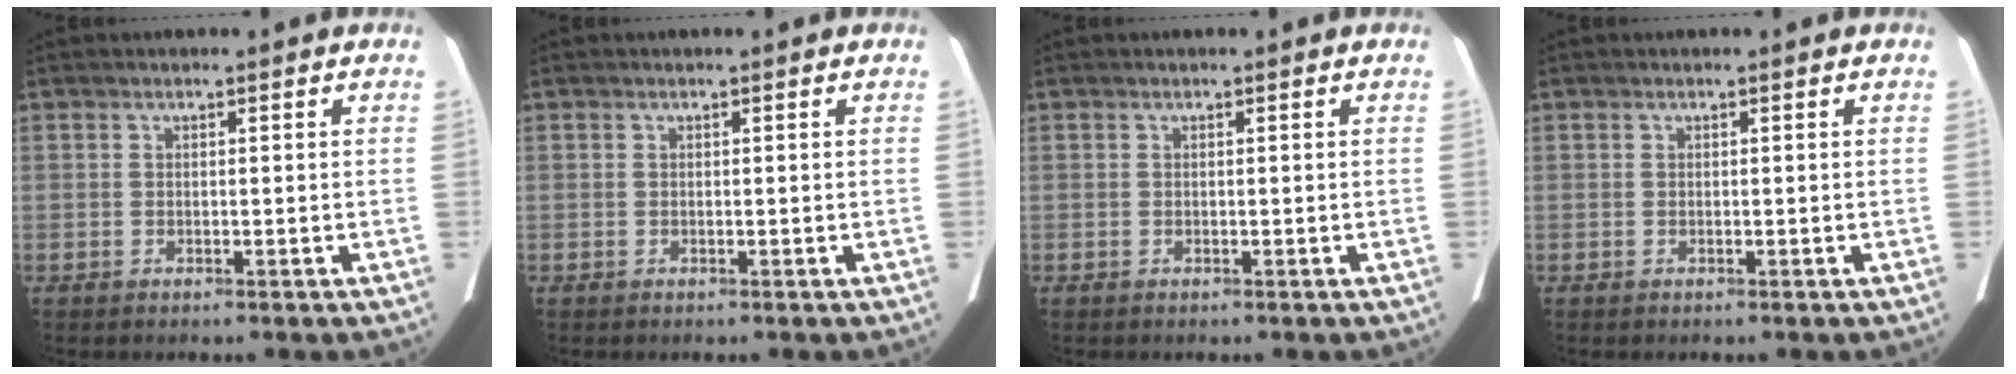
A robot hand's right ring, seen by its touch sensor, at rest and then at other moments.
{"total": 0.0}
{"total": 0.0}
{"total": 0.0}